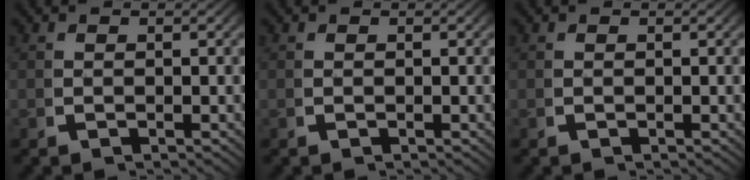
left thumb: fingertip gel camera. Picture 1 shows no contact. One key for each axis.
{"total": 0.0}
{"total": 0.0}